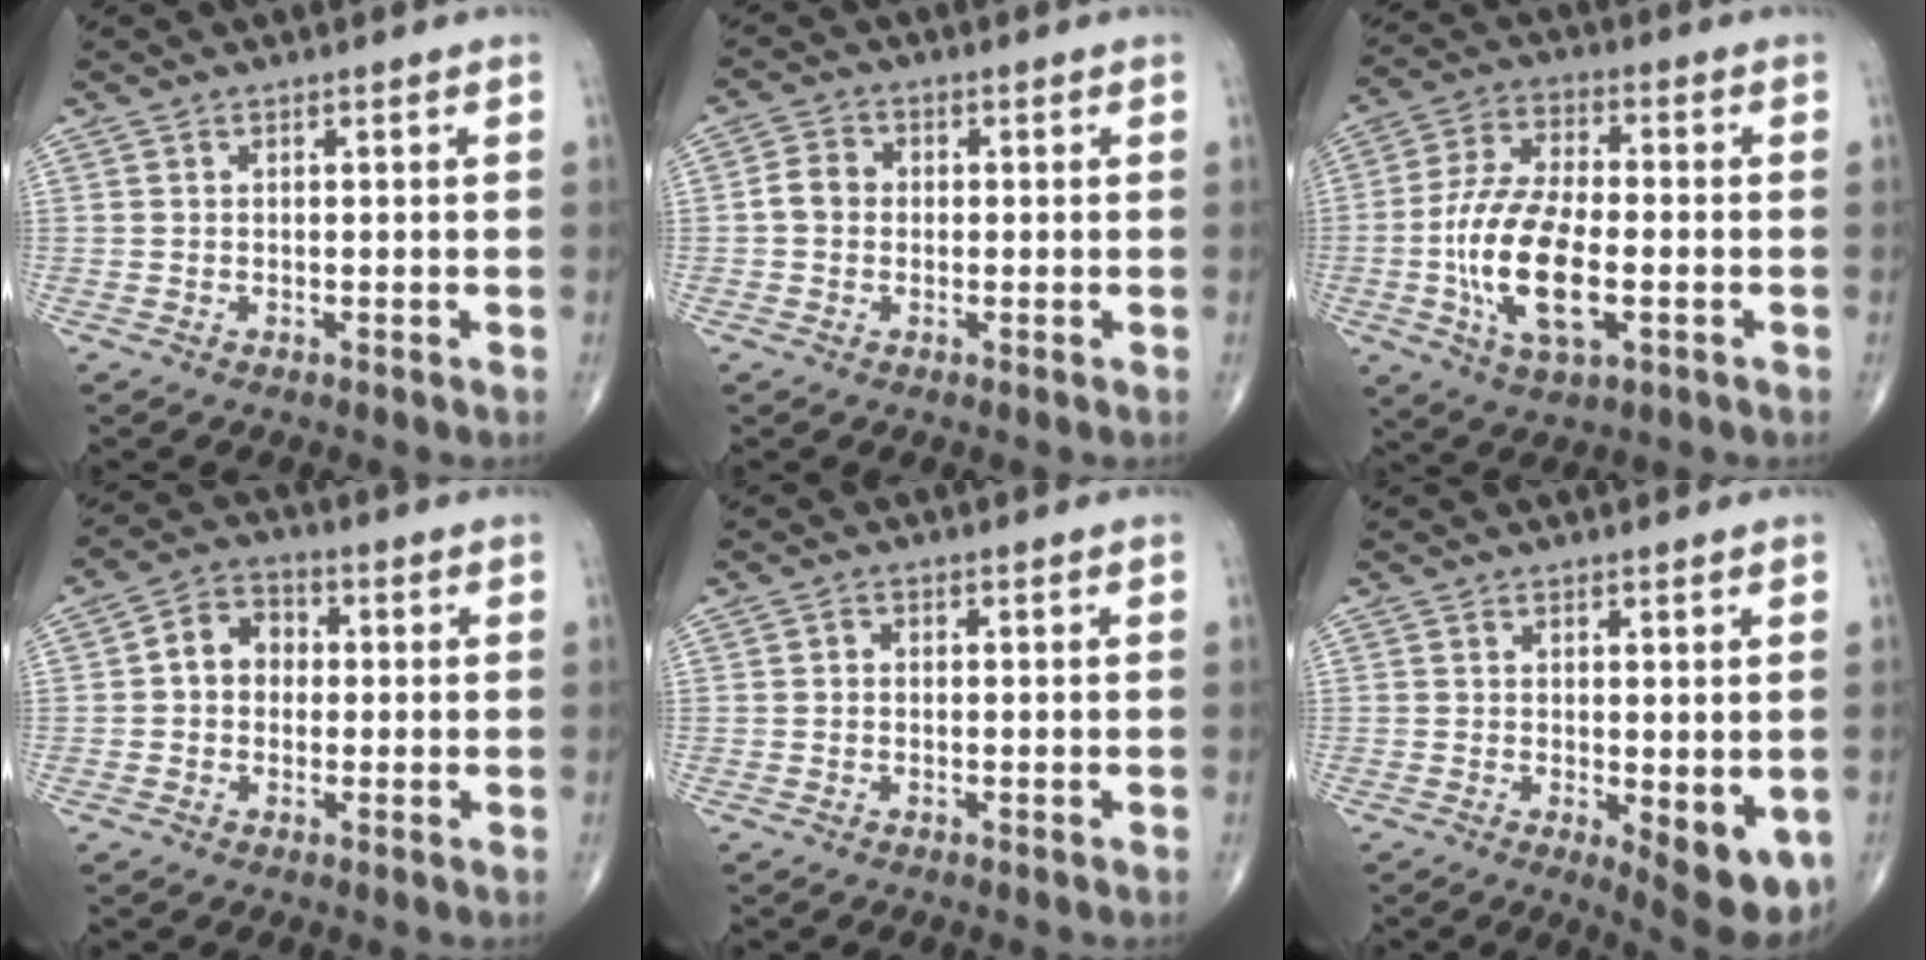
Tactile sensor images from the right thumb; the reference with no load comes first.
{"total": 3.9, "force": [-0.3, 3.4, 2.0], "torque": [-0.029, 0.012, -0.013]}
{"total": 15.9, "force": [-3.3, 7.2, 13.8], "torque": [-0.269, 0.013, -0.059]}
{"total": 6.4, "force": [0.2, 5.3, 3.7], "torque": [-0.040, 0.022, -0.010]}
{"total": 0.8, "force": [-0.1, 0.7, 0.4], "torque": [0.001, 0.003, -0.007]}
{"total": 7.9, "force": [-1.7, 2.8, 7.2], "torque": [-0.087, -0.021, -0.016]}